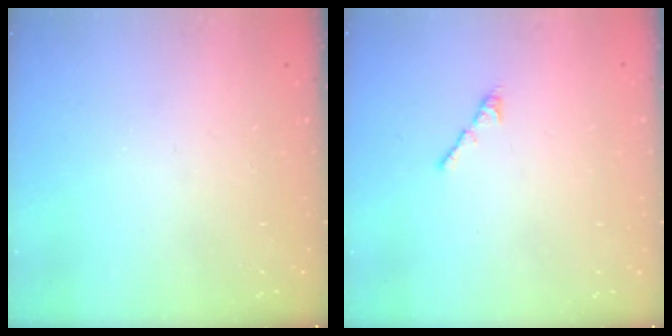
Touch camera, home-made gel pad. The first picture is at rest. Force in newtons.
{"total": 2.7, "press": 2.6, "slide": 0.7}